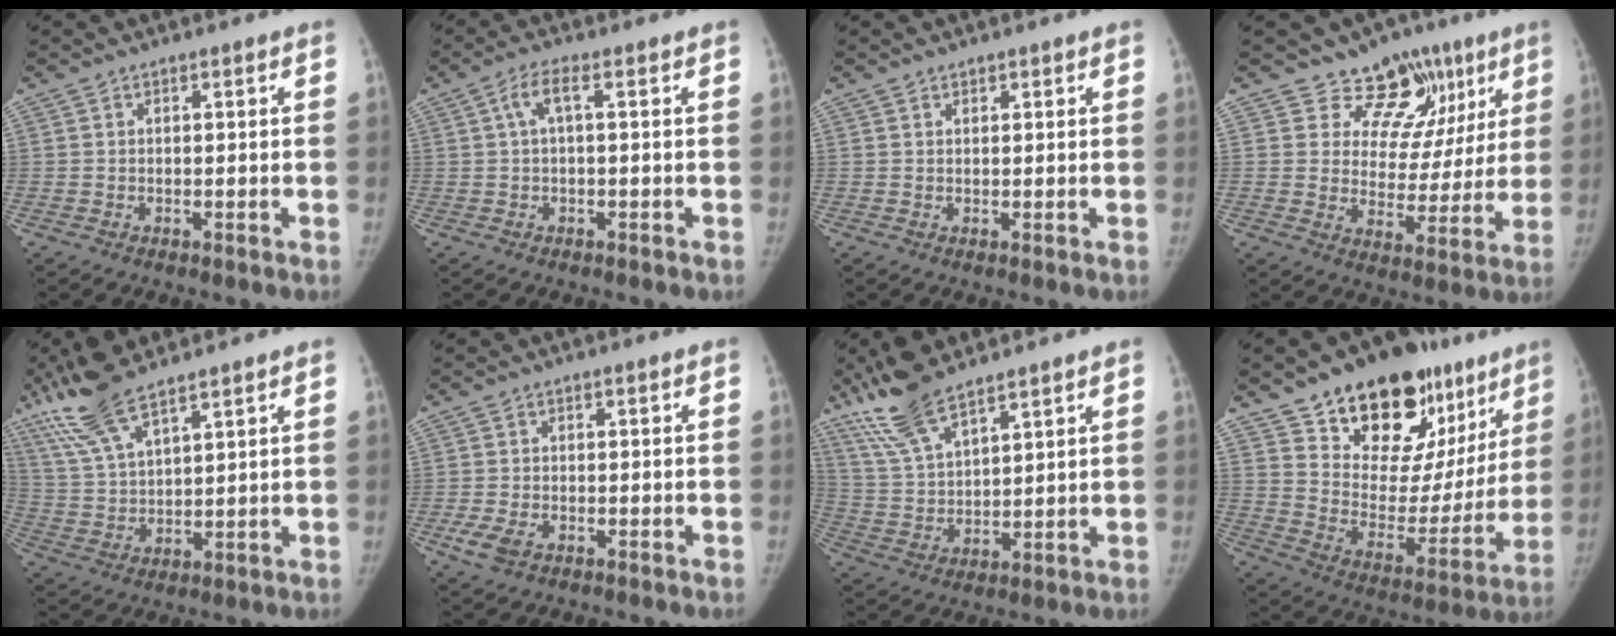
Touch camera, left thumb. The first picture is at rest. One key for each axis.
{"total": 3.2, "fx": 0.5, "fy": 0.9, "fz": 3.0, "tx": -0.066, "ty": 0.018, "tz": 0.009}
{"total": 0.8, "fx": 0.5, "fy": 0.6, "fz": 0.0, "tx": 0.014, "ty": -0.003, "tz": 0.005}
{"total": 12.7, "fx": 8.6, "fy": 8.9, "fz": 3.0, "tx": 0.017, "ty": -0.040, "tz": 0.108}
{"total": 11.9, "fx": 8.6, "fy": 2.8, "fz": 7.6, "tx": -0.160, "ty": -0.022, "tz": 0.180}
{"total": 3.6, "fx": -1.7, "fy": 2.2, "fz": 2.4, "tx": -0.054, "ty": -0.002, "tz": -0.029}
{"total": 11.7, "fx": 9.2, "fy": 3.0, "fz": 6.6, "tx": -0.129, "ty": -0.034, "tz": 0.192}
{"total": 28.0, "fx": 18.2, "fy": 15.4, "fz": 14.8, "tx": -0.174, "ty": -0.060, "tz": 0.281}